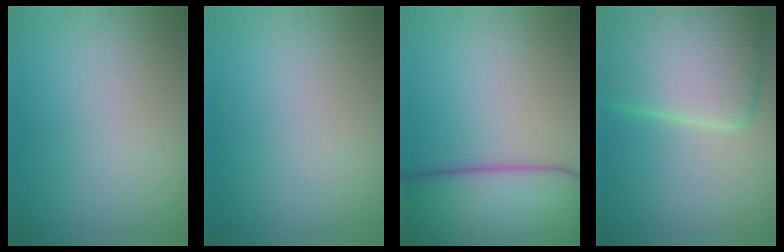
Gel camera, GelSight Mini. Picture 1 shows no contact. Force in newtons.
{"total": 0.0}
{"total": 13.1, "press": 13.1, "slide": 0.9}
{"total": 9.6, "press": 9.5, "slide": 1.1}